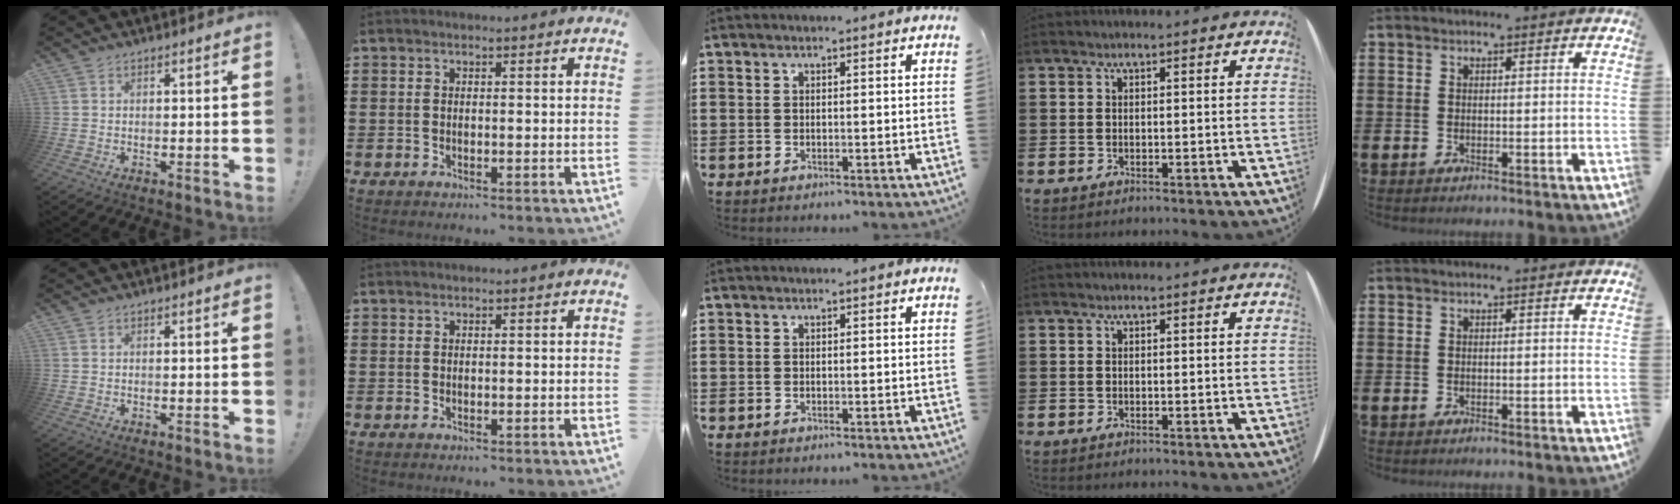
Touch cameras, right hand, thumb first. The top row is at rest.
{}